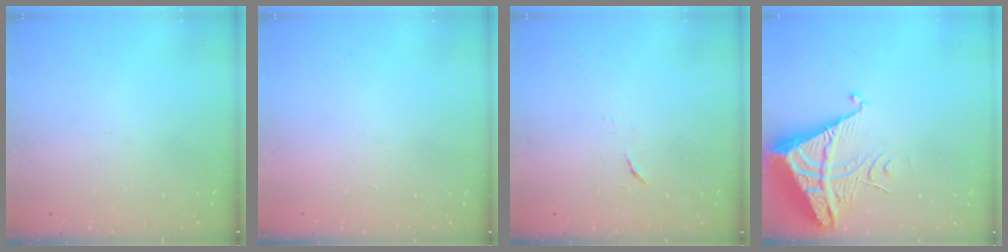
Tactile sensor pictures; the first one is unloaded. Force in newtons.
{"total": 1.7, "press": 1.6, "slide": 0.1}
{"total": 3.9, "press": 3.9, "slide": 0.4}
{"total": 8.3, "press": 8.2, "slide": 1.0}